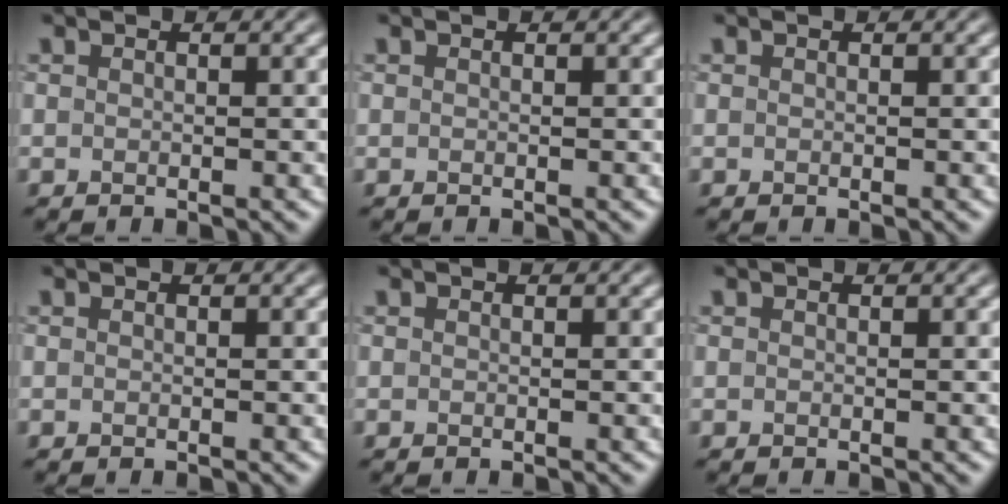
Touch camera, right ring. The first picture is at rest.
{"total": 0.0}
{"total": 0.0}
{"total": 0.0}
{"total": 0.0}
{"total": 0.0}